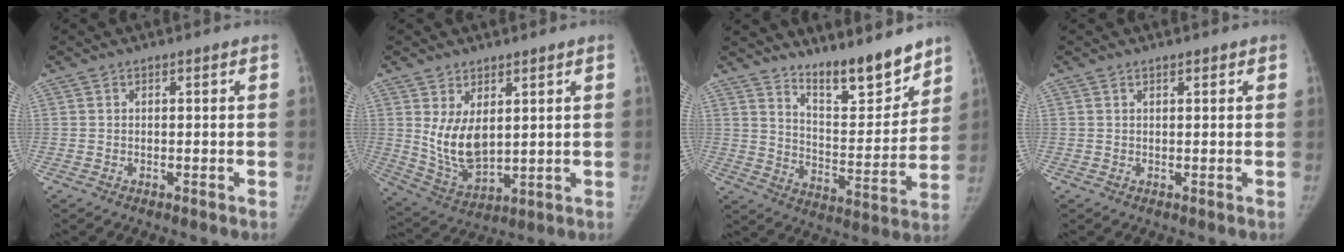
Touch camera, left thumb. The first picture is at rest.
{"total": 9.8, "force": [2.6, 5.5, 7.7], "torque": [-0.129, -0.027, 0.069]}
{"total": 14.3, "force": [11.7, 3.7, 7.4], "torque": [-0.074, -0.094, 0.198]}
{"total": 0.9, "force": [0.8, 0.4, 0.4], "torque": [-0.004, -0.004, 0.009]}